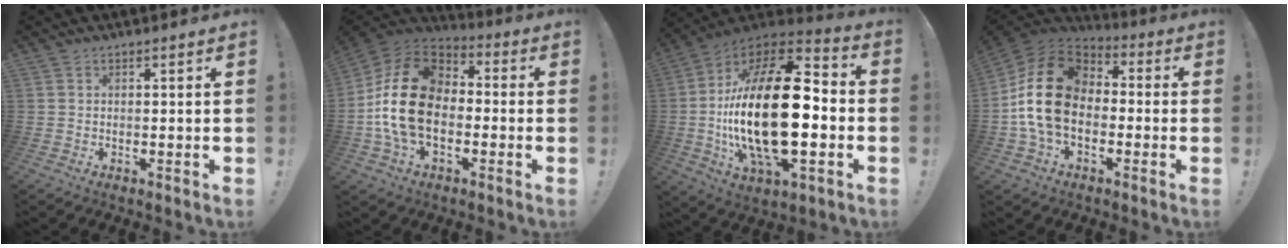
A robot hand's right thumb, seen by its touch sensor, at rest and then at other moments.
{"total": 20.2, "force": [-1.5, 13.7, 14.9], "torque": [-0.278, 0.030, -0.016]}
{"total": 30.7, "force": [-3.0, 13.7, 27.3], "torque": [-0.529, 0.010, -0.051]}
{"total": 20.0, "force": [0.0, 14.0, 14.2], "torque": [-0.260, 0.024, 0.008]}